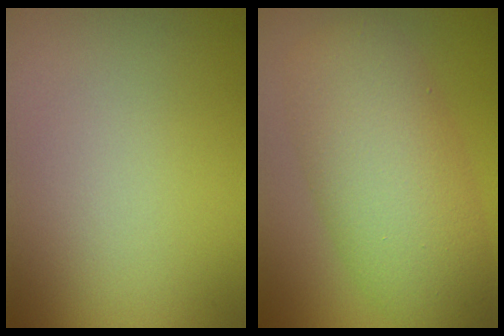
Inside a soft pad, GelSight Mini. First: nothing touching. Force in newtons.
{"total": 8.4, "press": 8.4, "slide": 0.0}